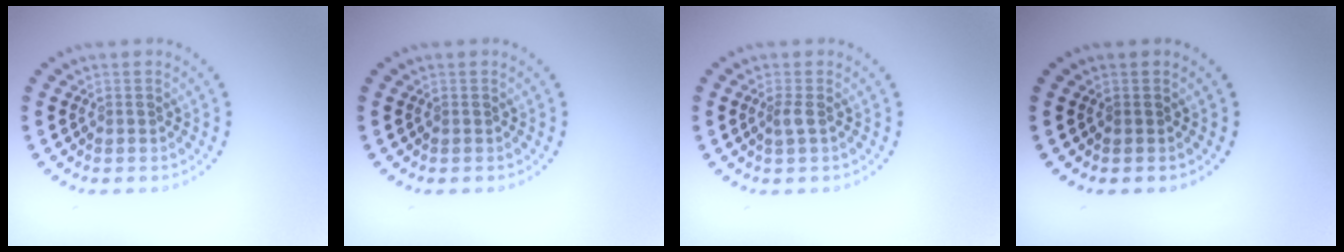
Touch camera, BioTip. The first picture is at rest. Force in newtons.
{"total": 0.0}
{"total": 1.1, "press": 0.8, "slide": 0.7}
{"total": 0.0}